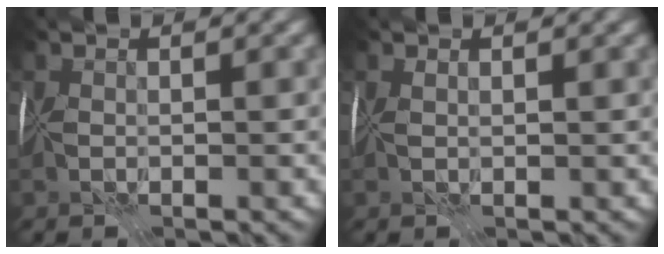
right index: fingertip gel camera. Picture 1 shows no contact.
{"total": 0.9, "force": [0.7, -0.4, -0.3], "torque": [0.009, 0.002, 0.019]}